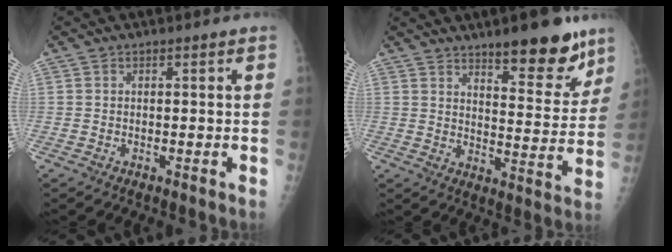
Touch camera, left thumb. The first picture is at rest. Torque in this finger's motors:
{"motor_torque": [2.29, 0.91, 0.80, -0.82, 0.04]}